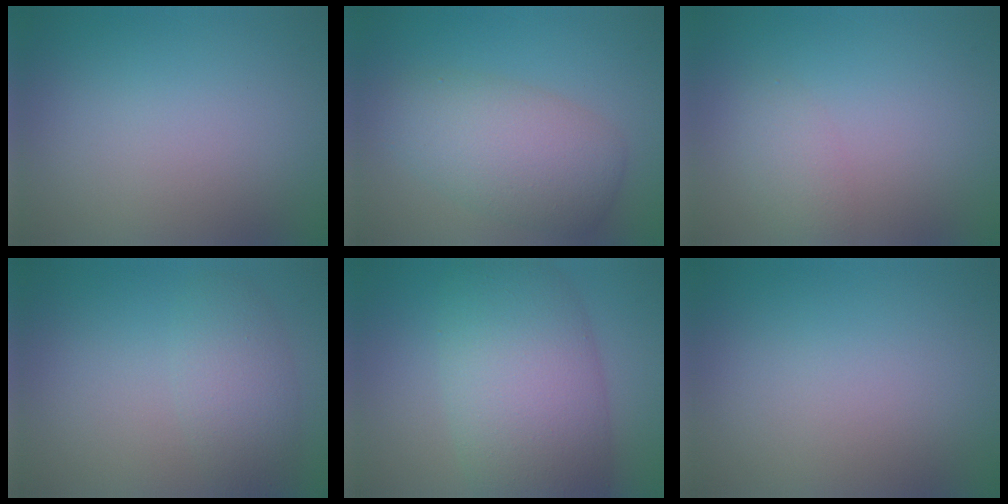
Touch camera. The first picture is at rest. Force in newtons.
{"total": 5.8, "press": 5.7, "slide": 0.3}
{"total": 1.7, "press": 1.7, "slide": 0.0}
{"total": 3.4, "press": 3.4, "slide": 0.2}
{"total": 10.7, "press": 10.7, "slide": 0.3}
{"total": 0.0}